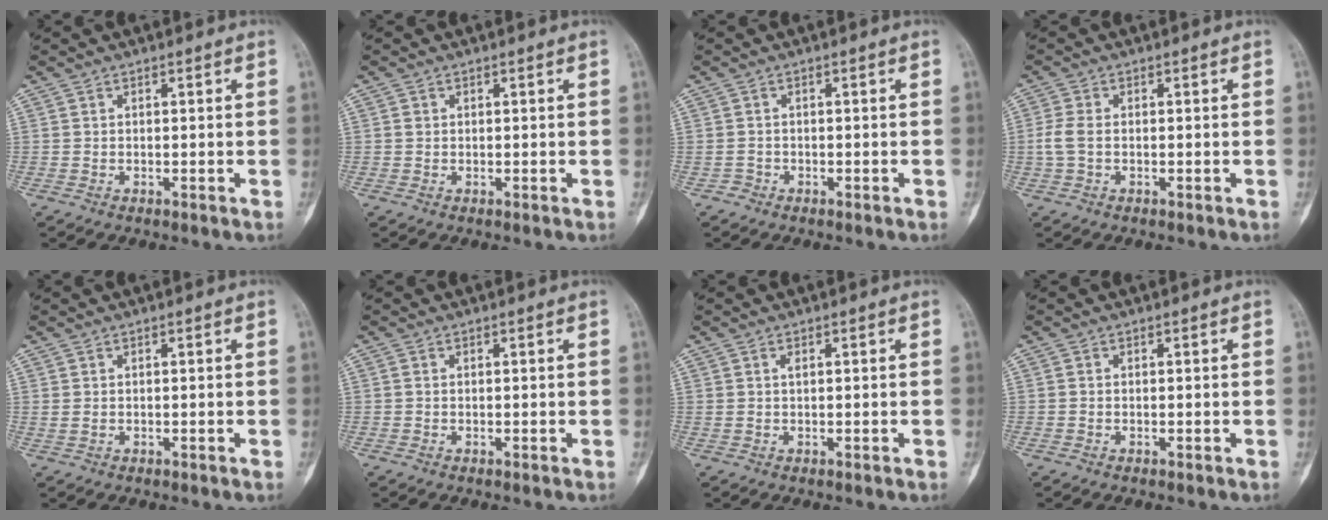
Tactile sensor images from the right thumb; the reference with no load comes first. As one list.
[{"total": 0.7, "force": [0.1, 0.7, 0.3], "torque": [-0.002, 0.002, 0.002]}, {"total": 1.0, "force": [-0.6, 0.7, -0.1], "torque": [0.003, 0.004, -0.017]}, {"total": 3.1, "force": [-0.4, 1.8, 2.5], "torque": [-0.067, 0.002, -0.011]}, {"total": 0.9, "force": [0.0, 0.5, 0.7], "torque": [-0.018, 0.005, 0.007]}, {"total": 0.0}, {"total": 0.9, "force": [0.3, 0.3, 0.8], "torque": [-0.014, 0.003, 0.006]}, {"total": 0.0}]